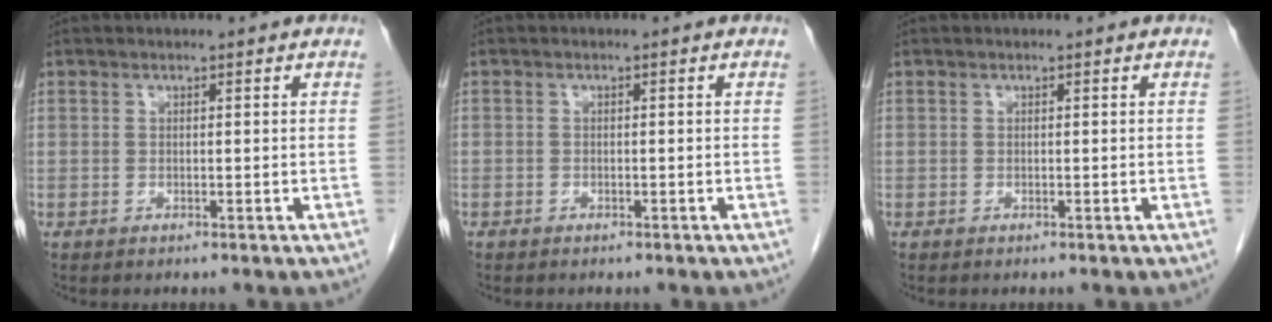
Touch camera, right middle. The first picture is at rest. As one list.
[{"total": 0.5, "force": [-0.4, 0.3, 0.1], "torque": [-0.009, 0.002, -0.009]}, {"total": 0.0}]